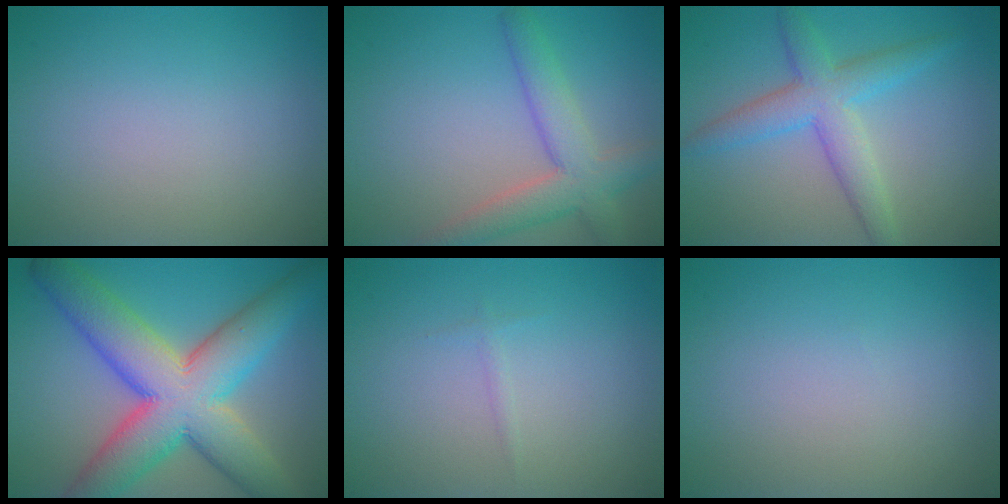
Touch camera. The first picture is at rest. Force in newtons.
{"total": 4.9, "press": 4.9, "slide": 0.3}
{"total": 4.7, "press": 4.7, "slide": 0.1}
{"total": 12.2, "press": 12.2, "slide": 0.5}
{"total": 0.5, "press": 0.5, "slide": 0.1}
{"total": 0.0}